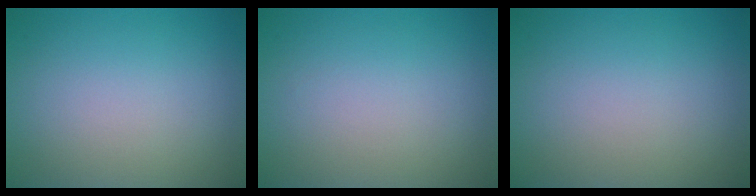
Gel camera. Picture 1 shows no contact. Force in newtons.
{"total": 0.0}
{"total": 0.0}